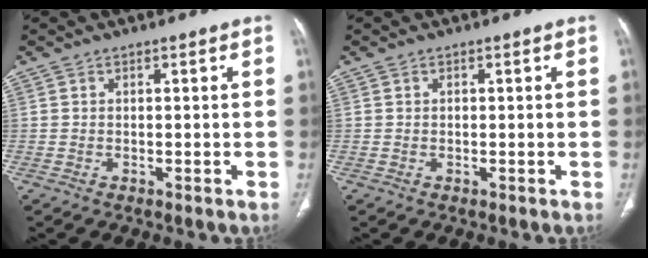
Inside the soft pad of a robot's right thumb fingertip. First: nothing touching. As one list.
[{"total": 0.0}]